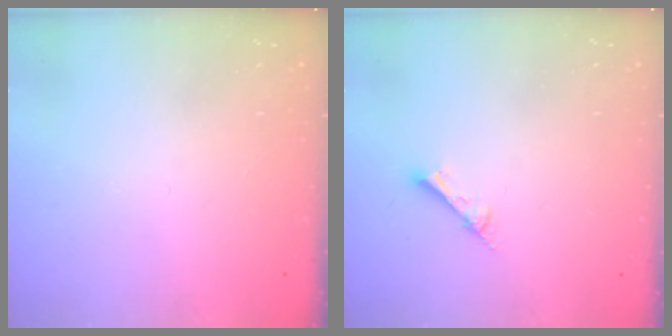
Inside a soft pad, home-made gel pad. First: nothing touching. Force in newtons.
{"total": 2.6, "press": 2.6, "slide": 0.1}